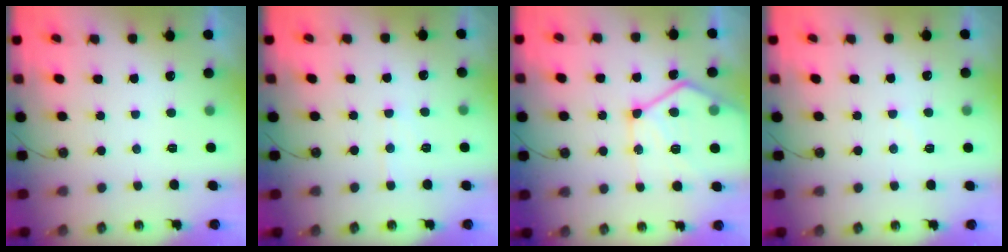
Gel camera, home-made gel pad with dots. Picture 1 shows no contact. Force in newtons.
{"total": 4.8, "press": 4.7, "slide": 0.6}
{"total": 17.8, "press": 17.6, "slide": 2.2}
{"total": 4.5, "press": 4.5, "slide": 0.7}